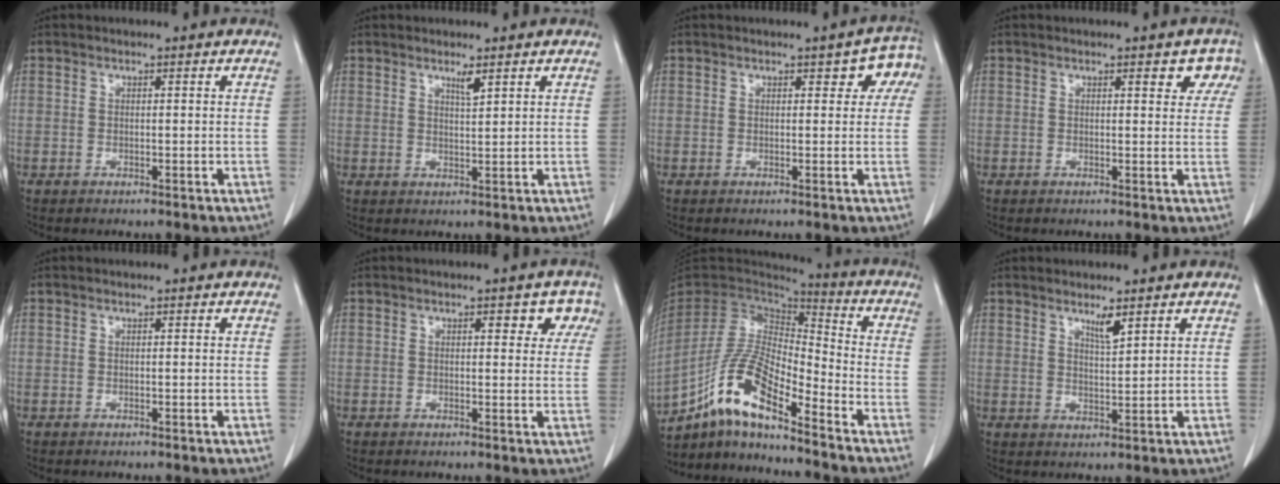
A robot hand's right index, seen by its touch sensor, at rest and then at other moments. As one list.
[{"total": 1.9, "force": [1.3, 0.0, 1.4], "torque": [-0.026, -0.005, 0.024]}, {"total": 4.0, "force": [1.6, 2.0, 3.1], "torque": [-0.025, 0.013, 0.011]}, {"total": 3.4, "force": [1.8, 1.6, 2.5], "torque": [-0.014, 0.006, 0.013]}, {"total": 0.0}, {"total": 4.1, "force": [1.8, 2.1, 3.0], "torque": [-0.017, 0.011, 0.014]}, {"total": 13.7, "force": [-8.6, 2.6, 10.3], "torque": [-0.207, 0.006, -0.161]}, {"total": 2.8, "force": [2.0, 0.2, 1.9], "torque": [-0.038, -0.008, 0.038]}]